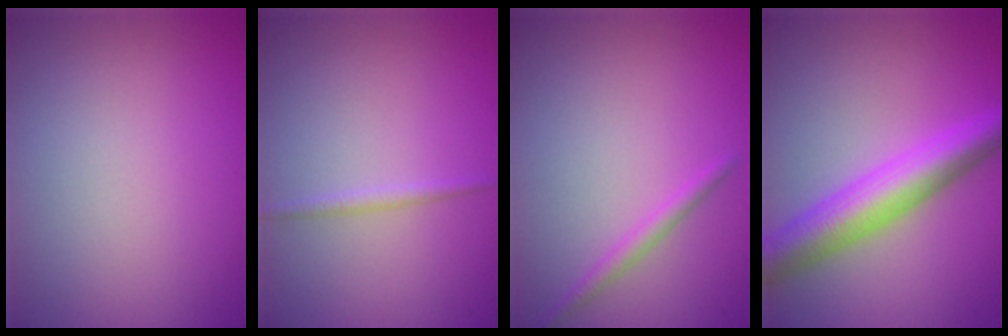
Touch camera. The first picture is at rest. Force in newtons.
{"total": 0.9, "press": 0.9, "slide": 0.0}
{"total": 1.3, "press": 1.3, "slide": 0.0}
{"total": 6.5, "press": 6.5, "slide": 0.2}